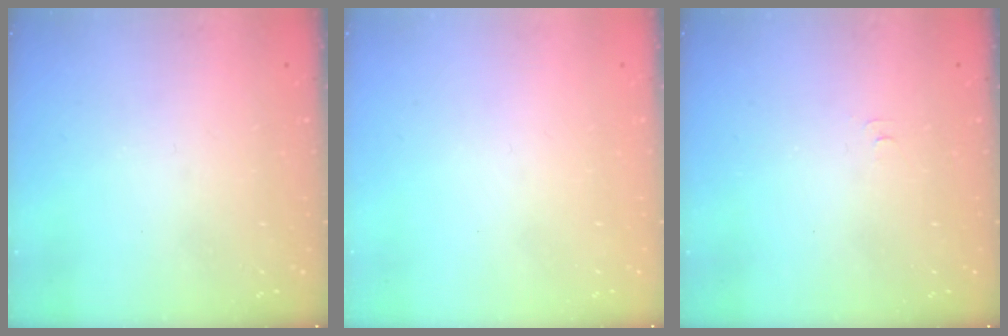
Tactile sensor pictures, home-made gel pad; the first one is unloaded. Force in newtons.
{"total": 1.8, "press": 1.7, "slide": 0.1}
{"total": 5.2, "press": 5.1, "slide": 0.6}